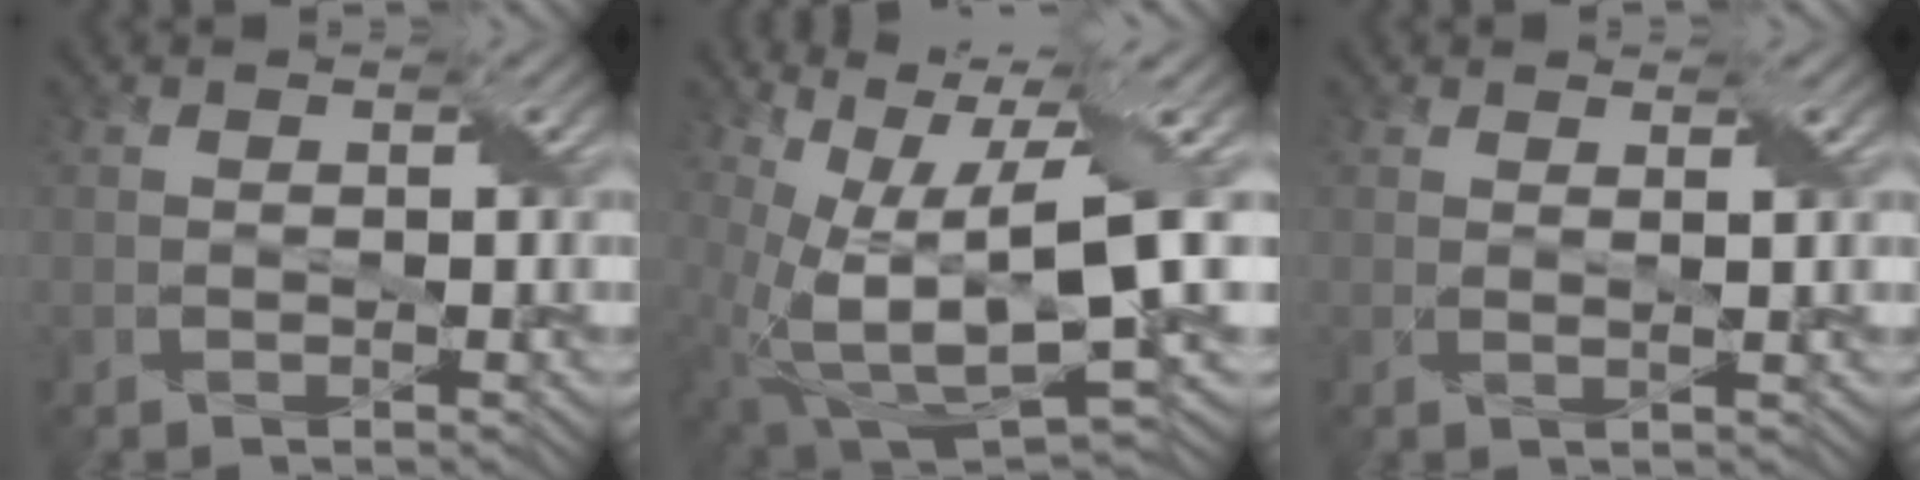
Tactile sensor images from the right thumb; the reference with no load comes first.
{"total": 15.1, "force": [3.0, 5.8, 13.7], "torque": [-0.256, -0.021, 0.080]}
{"total": 1.3, "force": [0.9, 0.0, 1.0], "torque": [-0.023, 0.004, 0.011]}